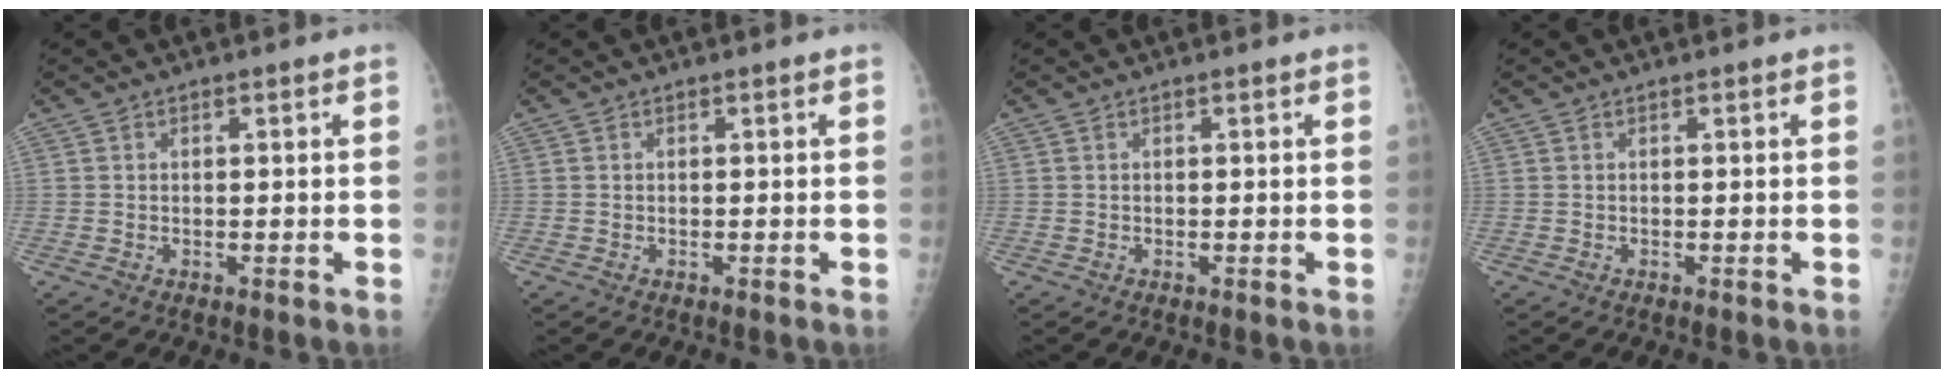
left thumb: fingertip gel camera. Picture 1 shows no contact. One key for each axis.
{"total": 0.0}
{"total": 0.0}
{"total": 0.0}